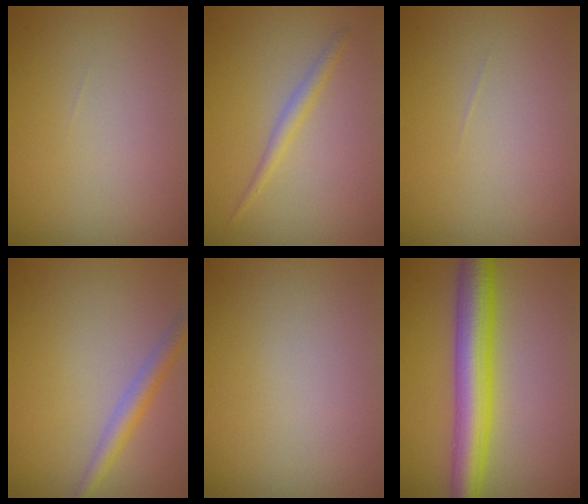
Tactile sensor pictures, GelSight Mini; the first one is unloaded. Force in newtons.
{"total": 1.4, "press": 1.4, "slide": 0.1}
{"total": 0.0}
{"total": 2.4, "press": 2.4, "slide": 0.1}
{"total": 0.0}
{"total": 7.2, "press": 7.2, "slide": 0.2}